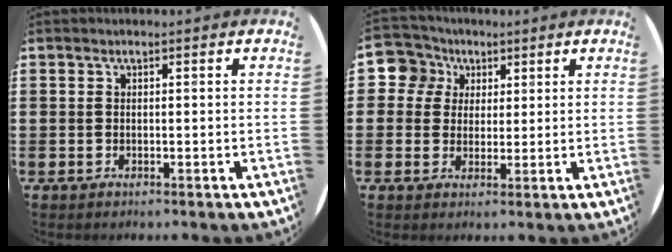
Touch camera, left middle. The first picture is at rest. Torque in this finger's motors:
{"motor_torque": [0.00, 0.02, 0.00, 0.00]}